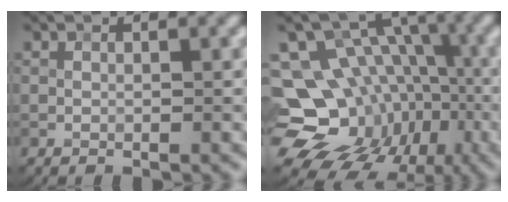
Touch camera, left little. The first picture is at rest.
{"total": 16.1, "force": [-4.8, 13.5, 7.5], "torque": [-0.142, -0.004, -0.066]}